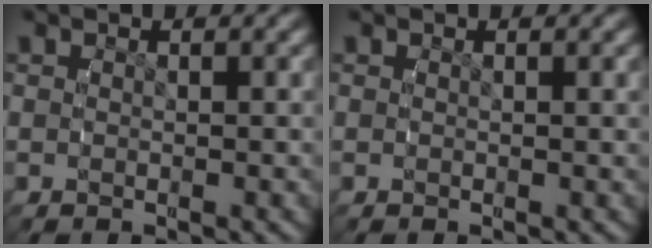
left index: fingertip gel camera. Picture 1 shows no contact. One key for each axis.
{"total": 0.0}